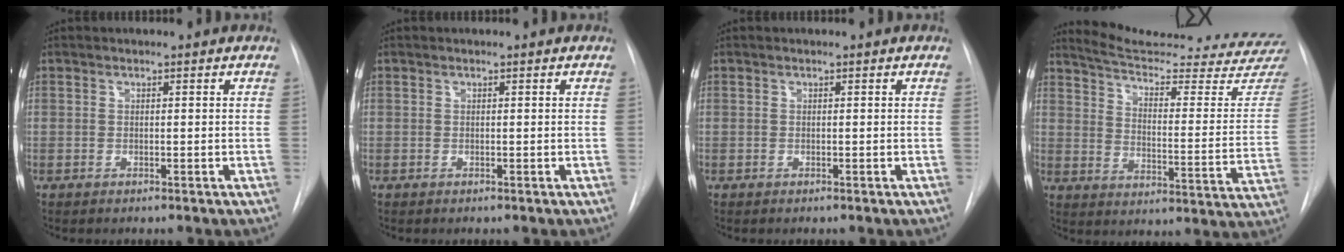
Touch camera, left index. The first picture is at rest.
{"total": 0.0}
{"total": 0.0}
{"total": 25.5, "force": [24.3, 1.1, 7.6], "torque": [-0.109, -0.122, 0.303]}